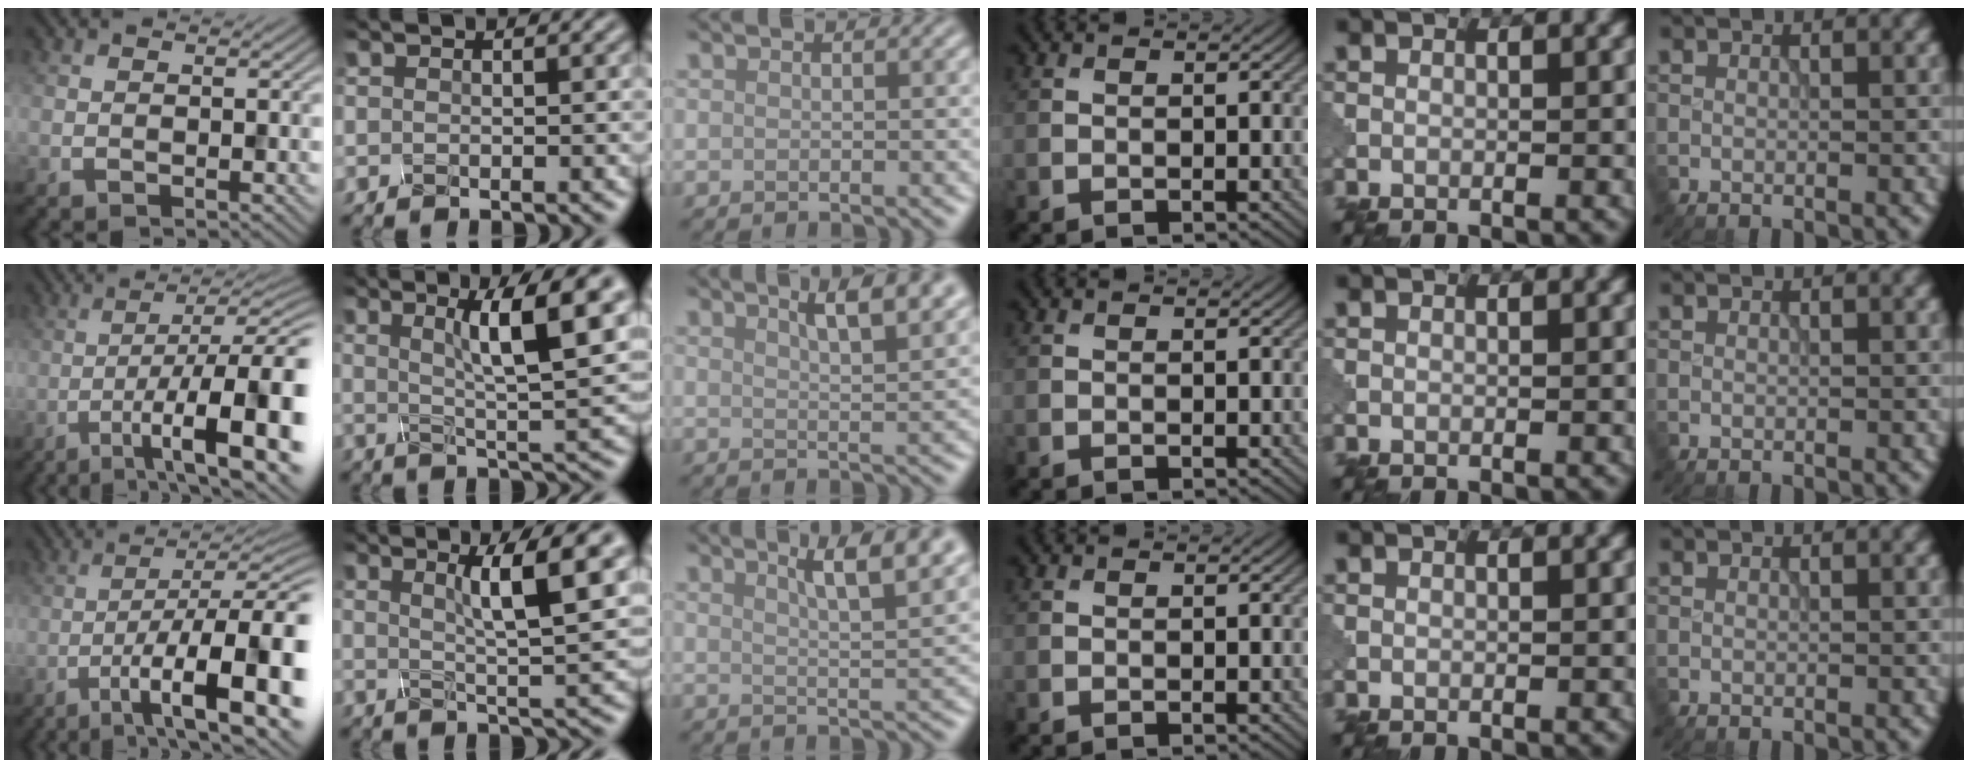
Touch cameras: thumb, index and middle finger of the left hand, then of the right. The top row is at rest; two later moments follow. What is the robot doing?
{"motion": "shake", "object": "plastic piggy bank"}